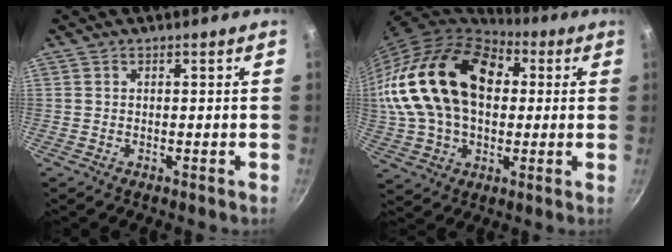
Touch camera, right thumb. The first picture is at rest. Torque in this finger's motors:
{"motor_torque": [0.24, 4.77, 2.65, -0.12, 0.64]}